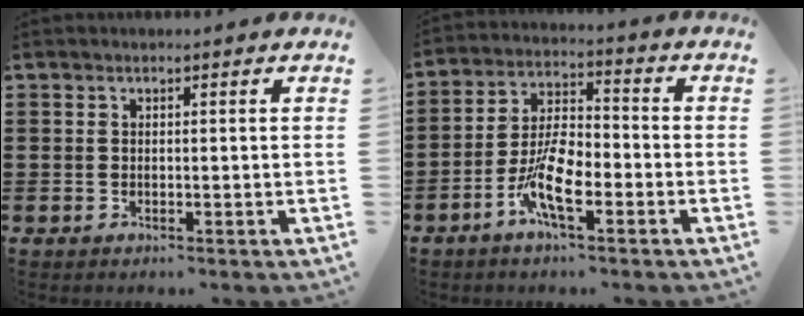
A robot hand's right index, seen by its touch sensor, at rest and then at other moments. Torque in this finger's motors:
{"motor_torque": [1.85, 0.28, 0.43, 0.21]}